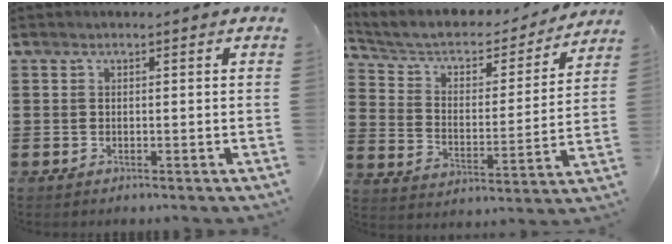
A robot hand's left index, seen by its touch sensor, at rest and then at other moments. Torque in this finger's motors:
{"motor_torque": [1.15, -0.99, 0.27, 0.04]}